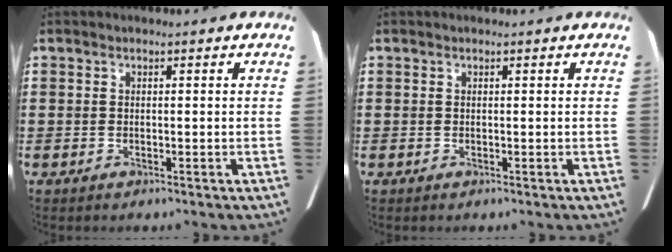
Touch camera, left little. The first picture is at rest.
{"total": 0.0}